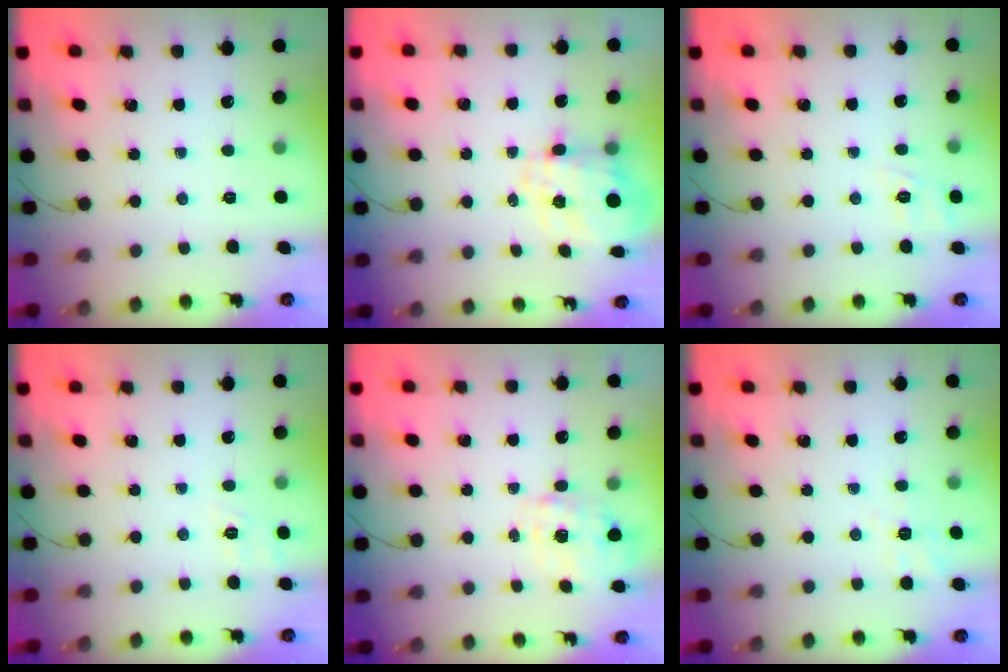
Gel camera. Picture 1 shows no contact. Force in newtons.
{"total": 6.7, "press": 6.6, "slide": 1.5}
{"total": 3.0, "press": 2.4, "slide": 1.7}
{"total": 2.0, "press": 1.1, "slide": 1.7}
{"total": 2.3, "press": 2.2, "slide": 0.6}
{"total": 2.2, "press": 0.2, "slide": 2.2}